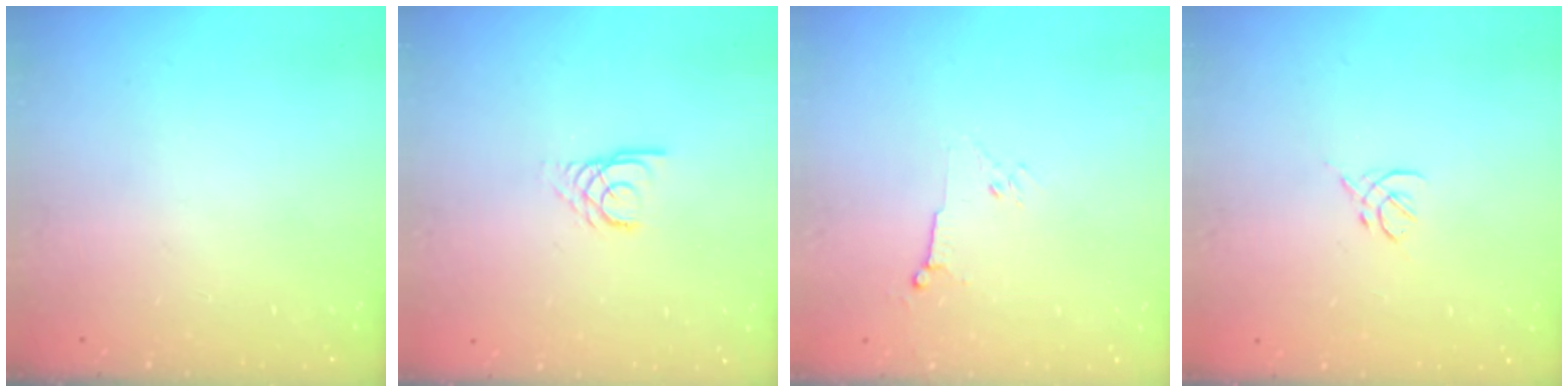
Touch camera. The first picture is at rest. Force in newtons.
{"total": 1.3, "press": 1.3, "slide": 0.2}
{"total": 3.0, "press": 2.9, "slide": 0.8}
{"total": 2.7, "press": 2.6, "slide": 0.8}